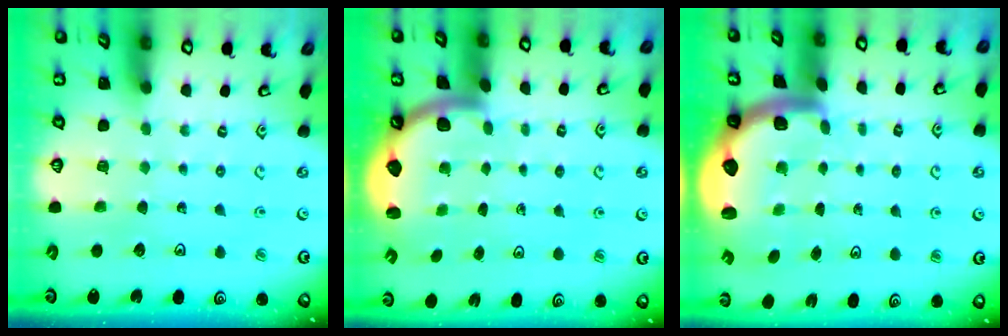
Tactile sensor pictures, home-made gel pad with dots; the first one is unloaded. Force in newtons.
{"total": 2.4, "press": 2.4, "slide": 0.3}
{"total": 3.6, "press": 3.4, "slide": 1.2}